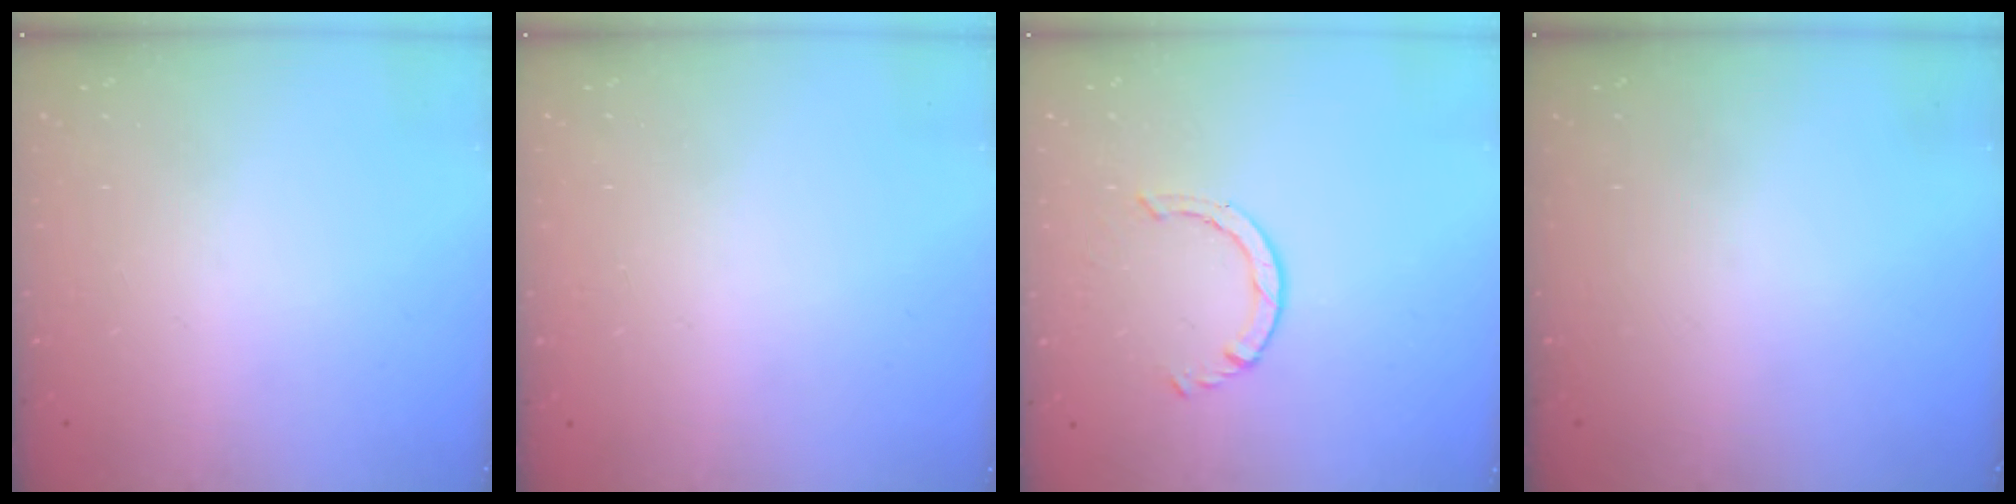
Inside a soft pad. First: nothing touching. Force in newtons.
{"total": 2.6, "press": 2.6, "slide": 0.2}
{"total": 2.5, "press": 2.5, "slide": 0.3}
{"total": 0.0}